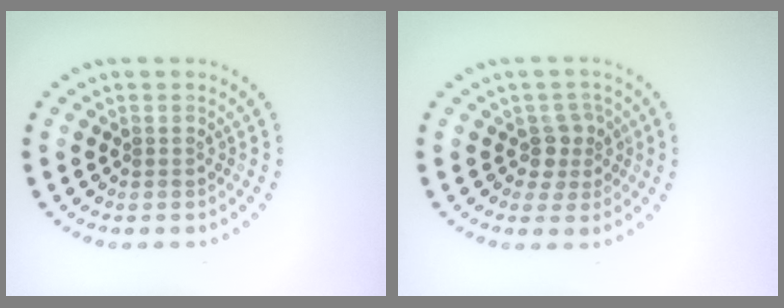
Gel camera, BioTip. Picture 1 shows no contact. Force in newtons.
{"total": 2.1, "press": 1.7, "slide": 1.2}